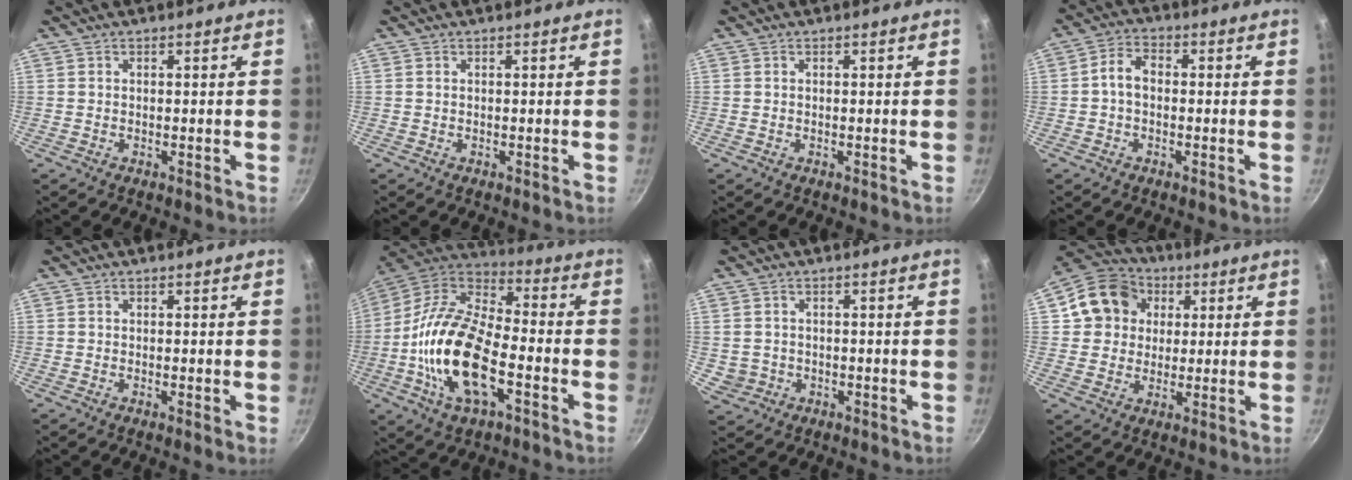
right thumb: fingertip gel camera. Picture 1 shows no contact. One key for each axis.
{"total": 0.0}
{"total": 0.0}
{"total": 4.5, "fx": -0.5, "fy": 3.2, "fz": 3.1, "tx": -0.052, "ty": 0.019, "tz": -0.018}
{"total": 0.5, "fx": 0.0, "fy": 0.0, "fz": 0.5, "tx": -0.009, "ty": -0.004, "tz": -0.002}
{"total": 20.6, "fx": -5.4, "fy": 10.0, "fz": 17.2, "tx": -0.322, "ty": 0.032, "tz": -0.116}
{"total": 3.2, "fx": -0.4, "fy": 3.1, "fz": 0.8, "tx": -0.006, "ty": 0.011, "tz": 0.006}
{"total": 12.0, "fx": 3.0, "fy": 10.6, "fz": 4.7, "tx": -0.057, "ty": 0.020, "tz": 0.039}